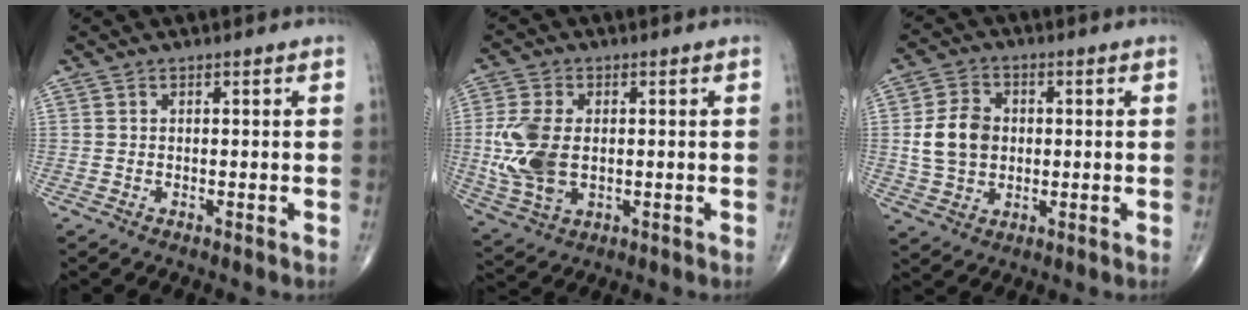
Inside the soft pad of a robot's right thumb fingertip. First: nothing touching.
{"total": 11.2, "force": [-0.1, 7.0, 8.8], "torque": [-0.193, -0.004, 0.006]}
{"total": 8.9, "force": [0.5, 6.9, 5.5], "torque": [-0.087, 0.008, 0.010]}